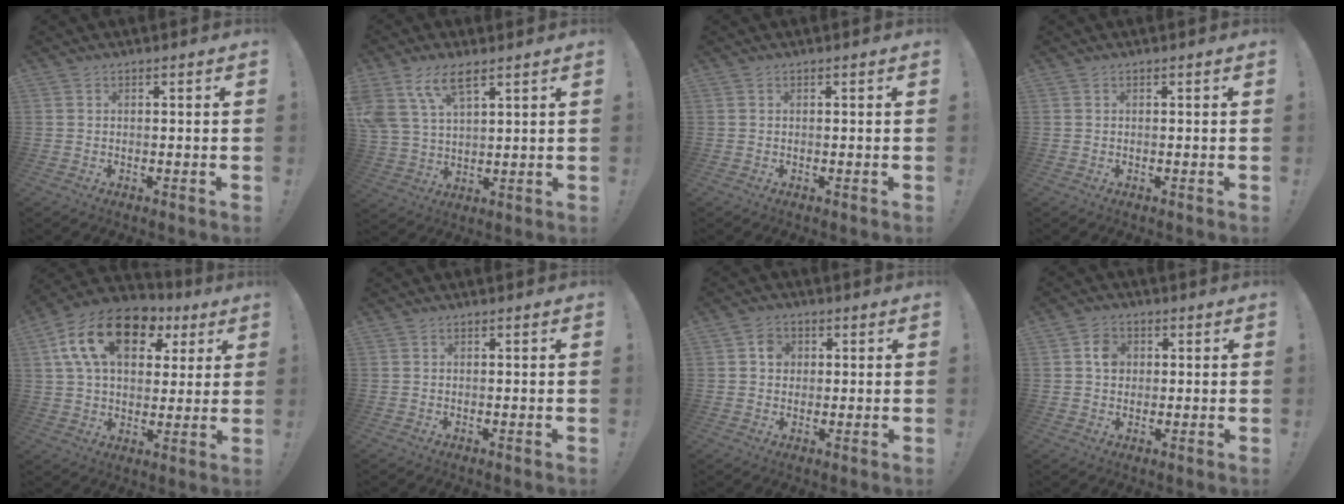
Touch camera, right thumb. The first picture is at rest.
{"total": 10.5, "force": [6.6, 4.8, 6.6], "torque": [-0.142, -0.018, 0.130]}
{"total": 0.0}
{"total": 0.0}
{"total": 19.3, "force": [8.0, 11.8, 13.0], "torque": [-0.230, -0.018, 0.143]}
{"total": 0.0}
{"total": 3.9, "force": [0.8, 3.5, 1.6], "torque": [-0.012, 0.001, 0.010]}
{"total": 4.6, "force": [0.8, 4.0, 2.0], "torque": [-0.014, -0.001, 0.010]}